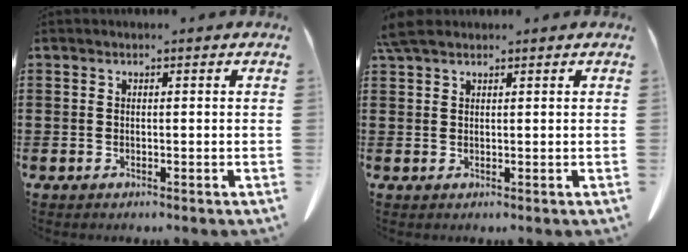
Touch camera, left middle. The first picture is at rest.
{"total": 2.9, "force": [2.2, 0.9, 1.7], "torque": [-0.039, 0.007, 0.042]}